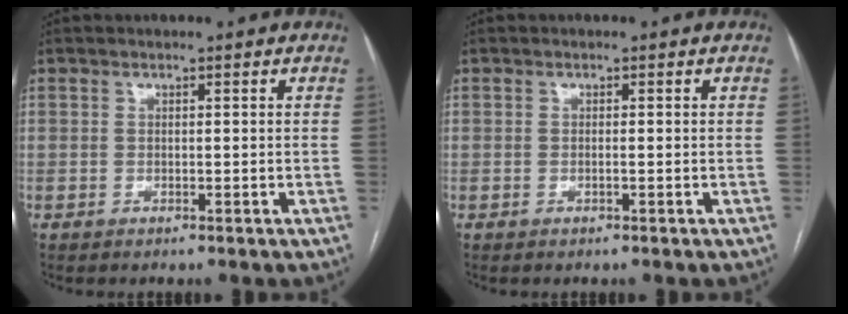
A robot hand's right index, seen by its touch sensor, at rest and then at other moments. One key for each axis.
{"total": 0.0}